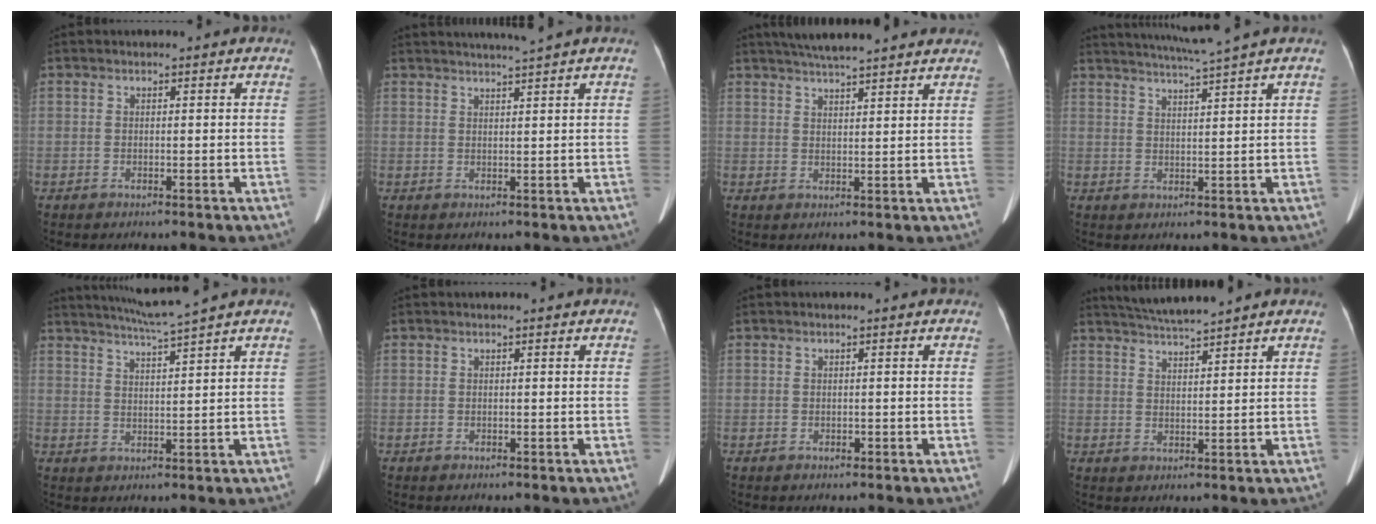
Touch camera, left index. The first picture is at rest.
{"total": 3.6, "force": [3.1, -1.4, 1.3], "torque": [-0.015, 0.002, 0.048]}
{"total": 12.6, "force": [11.1, 1.2, 5.8], "torque": [-0.094, 0.033, 0.148]}
{"total": 6.2, "force": [5.2, -2.2, 2.4], "torque": [-0.041, -0.005, 0.088]}
{"total": 6.1, "force": [5.2, -2.2, 2.2], "torque": [-0.042, -0.006, 0.095]}
{"total": 0.0}
{"total": 0.0}
{"total": 5.9, "force": [5.5, -0.9, 2.0], "torque": [-0.044, 0.015, 0.097]}